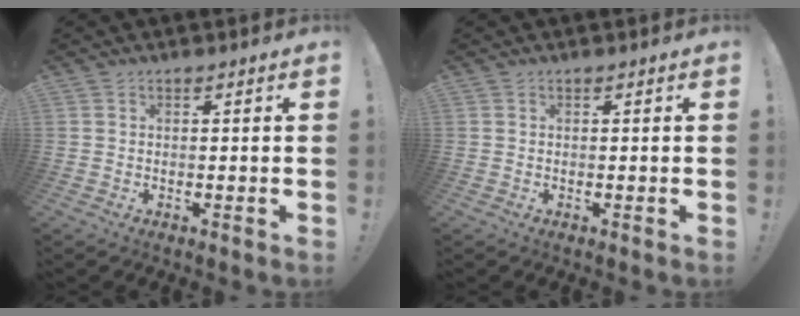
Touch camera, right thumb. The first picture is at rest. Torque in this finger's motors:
{"motor_torque": [-0.08, 0.09, -0.16, 0.09, 0.05]}